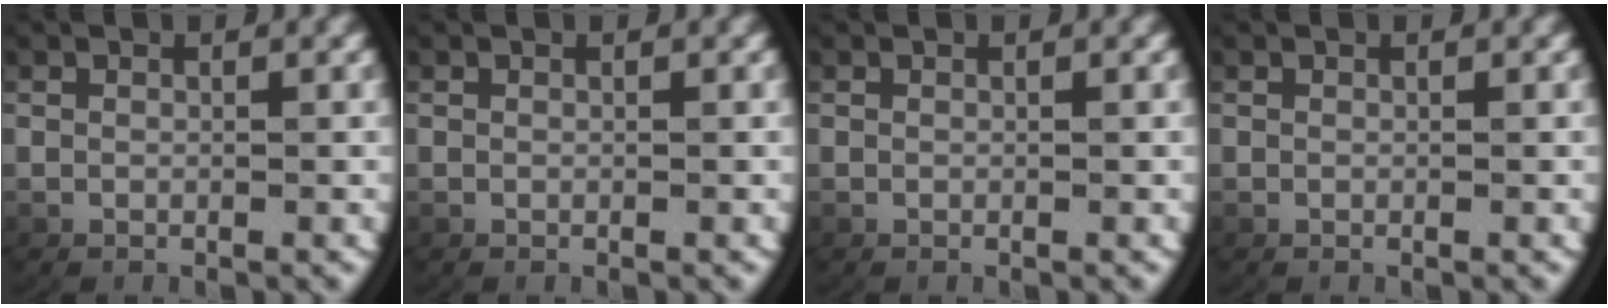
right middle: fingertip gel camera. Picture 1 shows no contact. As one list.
[{"total": 0.0}, {"total": 0.0}, {"total": 0.0}]